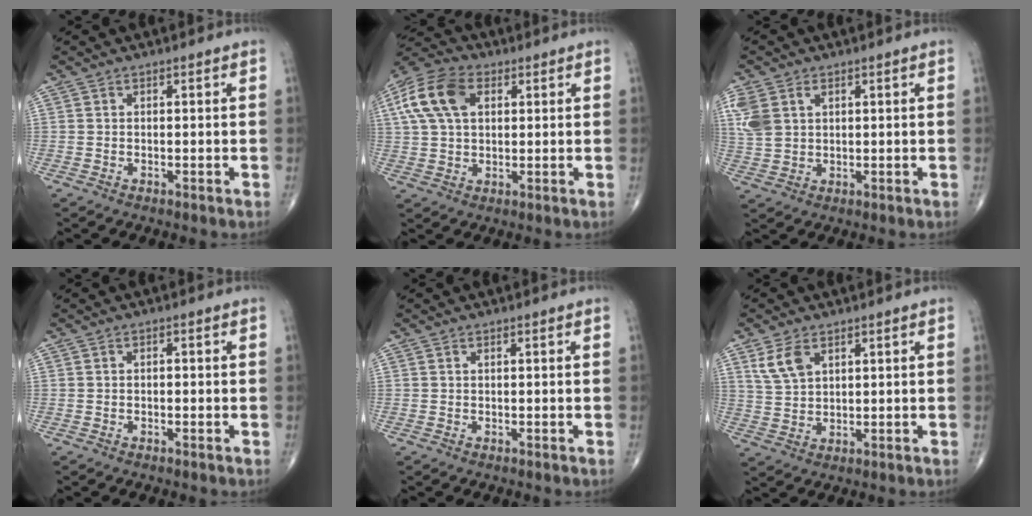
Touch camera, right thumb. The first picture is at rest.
{"total": 12.4, "force": [3.8, 7.7, 8.9], "torque": [-0.177, 0.017, 0.065]}
{"total": 7.0, "force": [2.4, 4.7, 4.5], "torque": [-0.107, 0.005, 0.057]}
{"total": 0.6, "force": [-0.1, 0.4, 0.5], "torque": [-0.003, 0.002, -0.004]}
{"total": 0.0}
{"total": 5.4, "force": [2.8, 3.1, 3.4], "torque": [-0.064, -0.008, 0.064]}